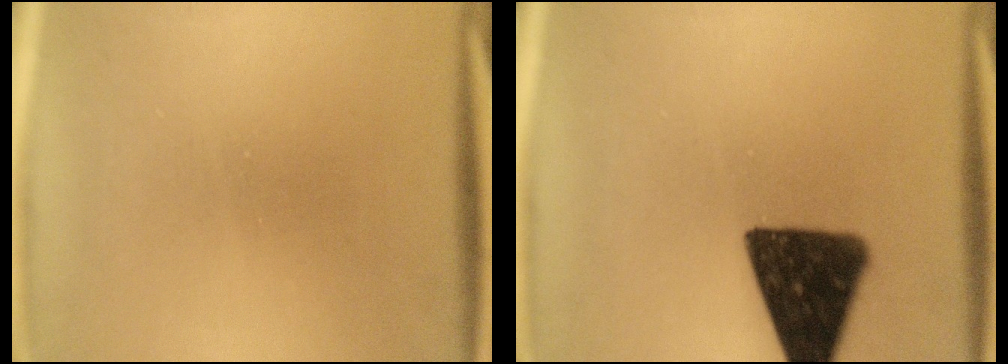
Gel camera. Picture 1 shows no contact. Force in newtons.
{"total": 15.2}